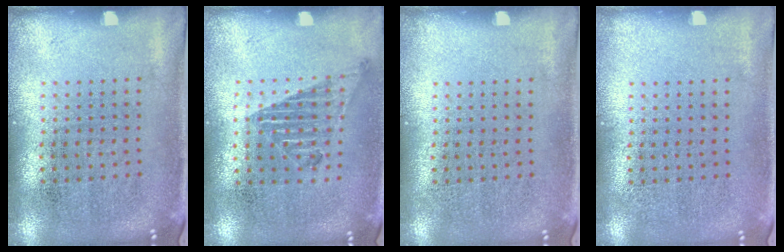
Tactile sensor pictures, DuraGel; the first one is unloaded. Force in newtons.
{"total": 1.0, "press": 0.9, "slide": 0.4}
{"total": 0.0}
{"total": 0.0}